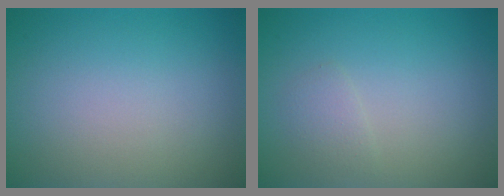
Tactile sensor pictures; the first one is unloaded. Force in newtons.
{"total": 1.1, "press": 1.1, "slide": 0.1}